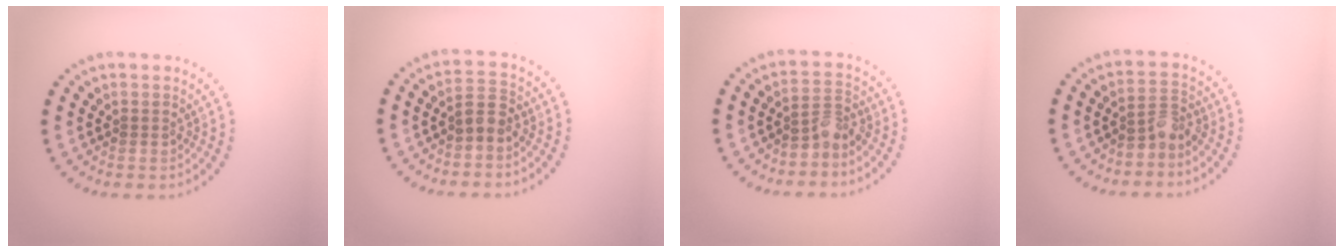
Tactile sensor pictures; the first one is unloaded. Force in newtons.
{"total": 1.8, "press": 1.6, "slide": 0.8}
{"total": 2.1, "press": 1.5, "slide": 1.5}
{"total": 2.1, "press": 1.6, "slide": 1.4}